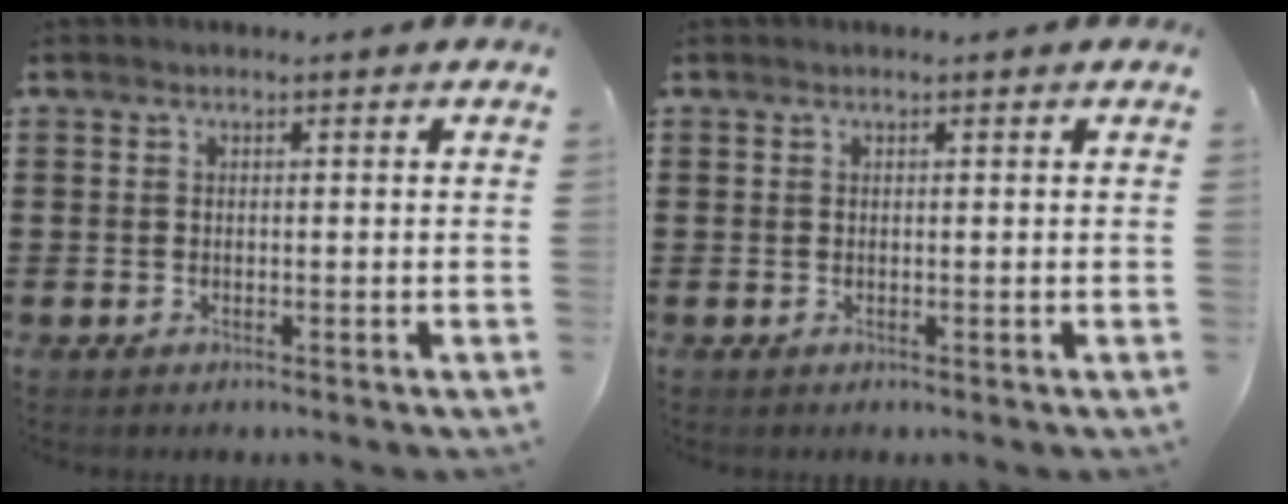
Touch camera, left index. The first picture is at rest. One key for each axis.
{"total": 0.0}